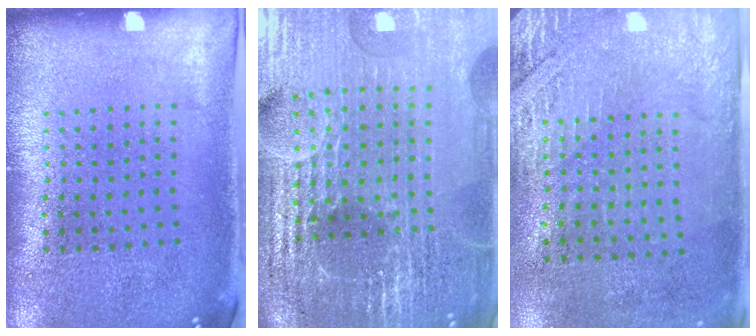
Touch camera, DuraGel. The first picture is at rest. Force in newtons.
{"total": 6.7, "press": 5.8, "slide": 3.3}
{"total": 2.9, "press": 2.5, "slide": 1.5}